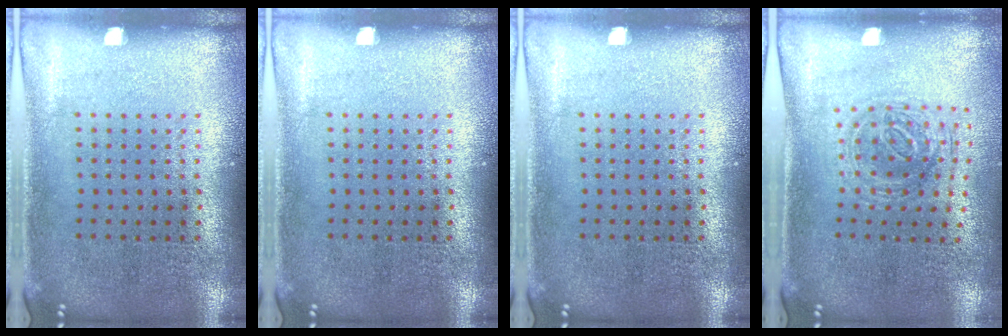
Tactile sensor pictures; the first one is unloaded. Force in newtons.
{"total": 0.0}
{"total": 0.0}
{"total": 1.1, "press": 1.0, "slide": 0.3}